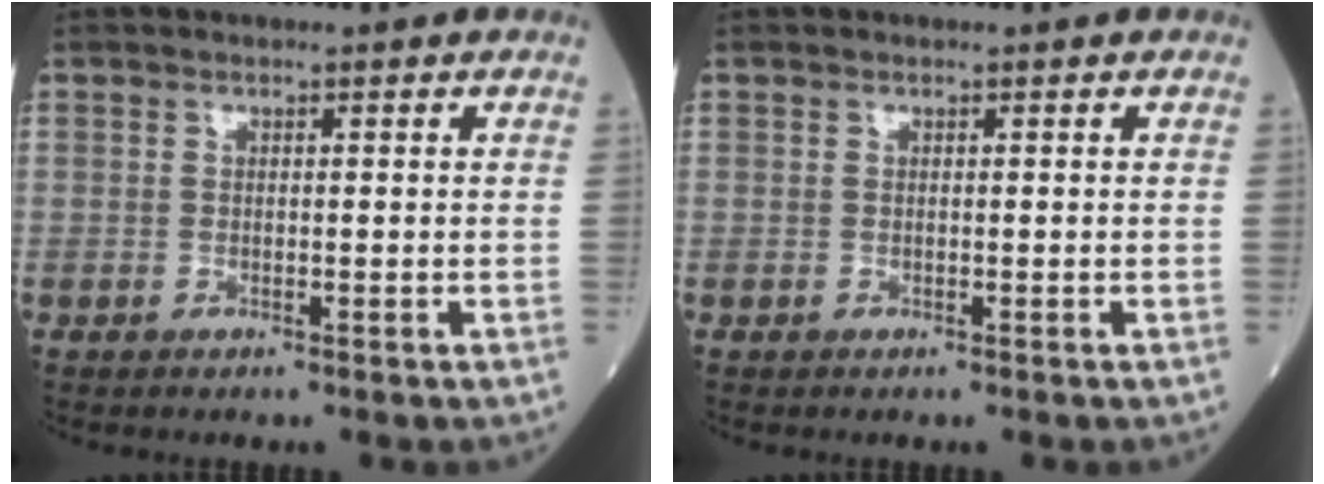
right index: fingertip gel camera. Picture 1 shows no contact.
{"total": 0.0}